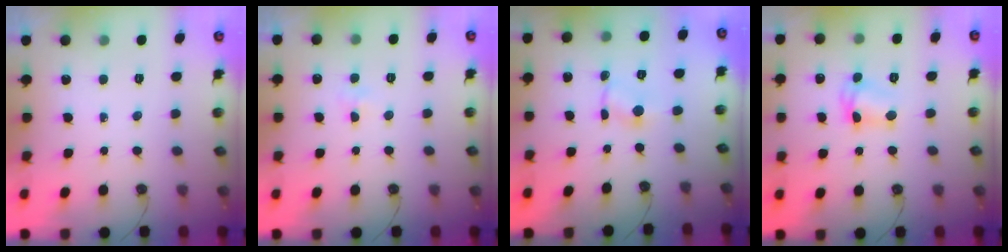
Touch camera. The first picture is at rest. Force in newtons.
{"total": 3.5, "press": 3.4, "slide": 0.6}
{"total": 1.1, "press": 1.1, "slide": 0.2}
{"total": 5.9, "press": 5.9, "slide": 0.4}